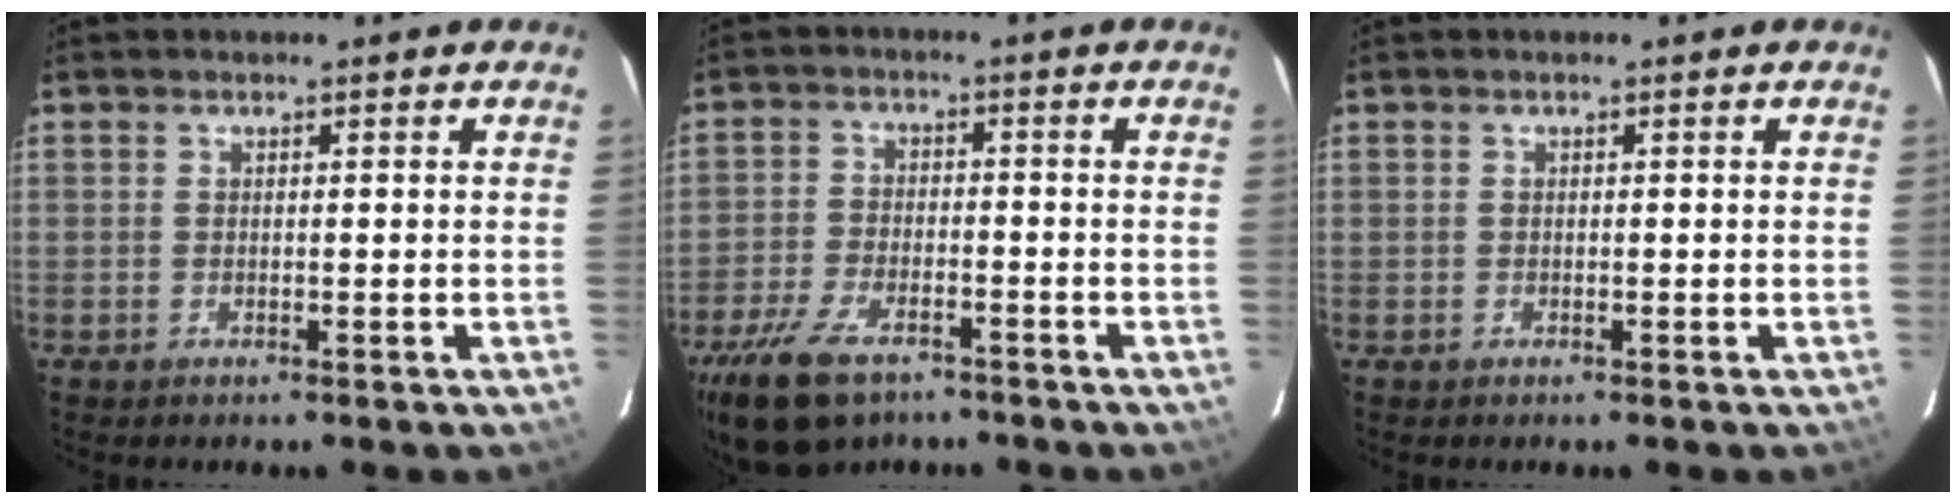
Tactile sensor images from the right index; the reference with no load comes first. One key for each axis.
{"total": 12.7, "fx": -8.5, "fy": 6.5, "fz": 6.8, "tx": -0.171, "ty": -0.016, "tz": -0.157}
{"total": 0.0}